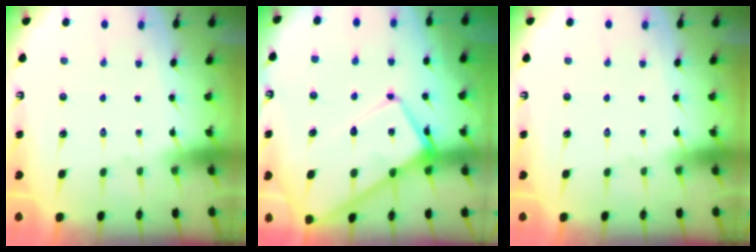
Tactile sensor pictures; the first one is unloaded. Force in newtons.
{"total": 13.5, "press": 13.4, "slide": 1.5}
{"total": 0.0}